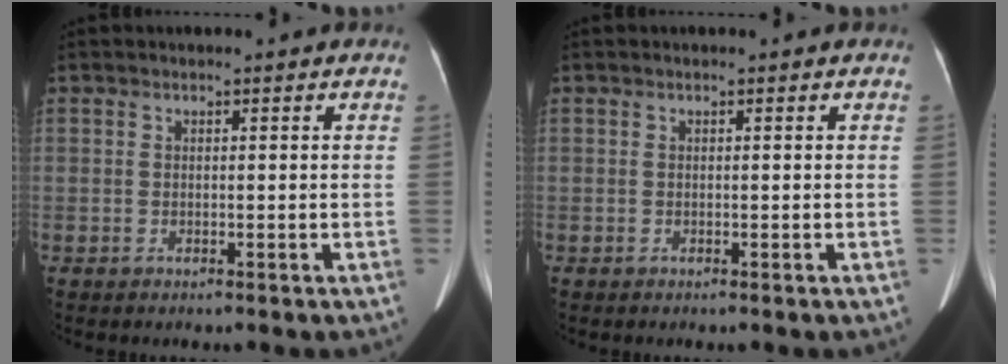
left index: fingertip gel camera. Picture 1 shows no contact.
{"total": 0.0}